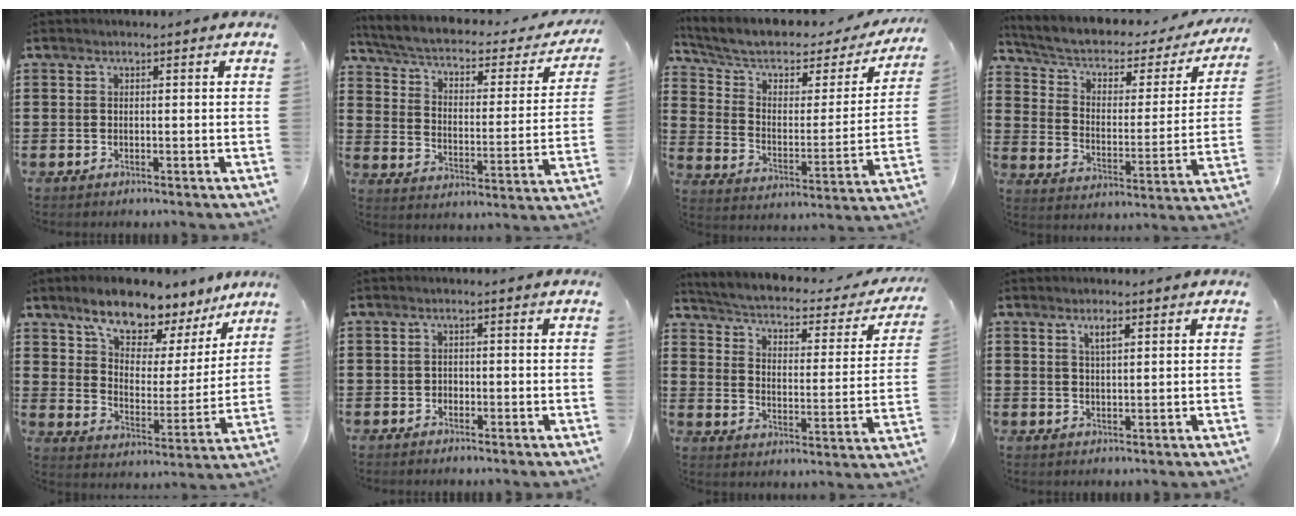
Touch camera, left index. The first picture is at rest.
{"total": 3.3, "force": [2.2, 1.1, 2.2], "torque": [-0.058, -0.023, 0.027]}
{"total": 5.9, "force": [4.2, 2.7, 3.1], "torque": [-0.083, -0.028, 0.069]}
{"total": 4.0, "force": [1.9, 2.4, 2.6], "torque": [-0.064, -0.015, 0.022]}
{"total": 9.5, "force": [8.0, 3.4, 3.7], "torque": [-0.097, -0.043, 0.144]}
{"total": 1.1, "force": [-0.9, 0.7, 0.2], "torque": [-0.010, 0.002, -0.020]}
{"total": 1.9, "force": [1.4, 0.2, 1.2], "torque": [-0.038, -0.026, 0.011]}
{"total": 2.5, "force": [1.3, 0.7, 2.0], "torque": [-0.041, 0.005, 0.021]}